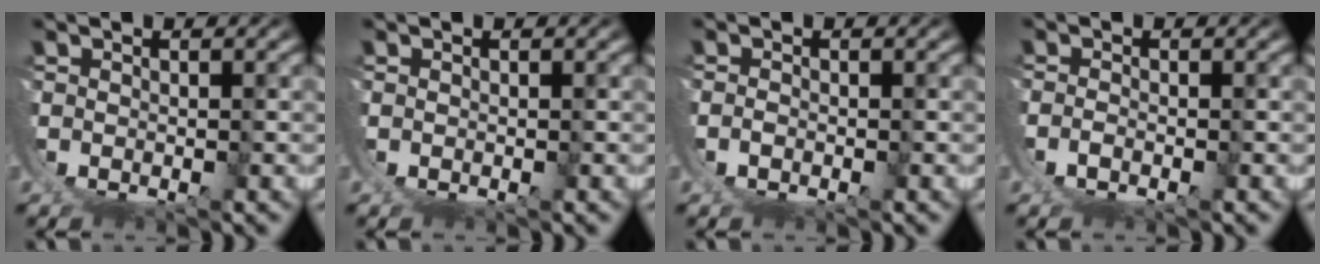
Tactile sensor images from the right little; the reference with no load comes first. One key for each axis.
{"total": 0.0}
{"total": 1.5, "fx": 0.2, "fy": 1.3, "fz": 0.8, "tx": -0.025, "ty": -0.002, "tz": 0.002}
{"total": 1.9, "fx": 0.1, "fy": 1.4, "fz": 1.3, "tx": -0.037, "ty": -0.007, "tz": 0.004}